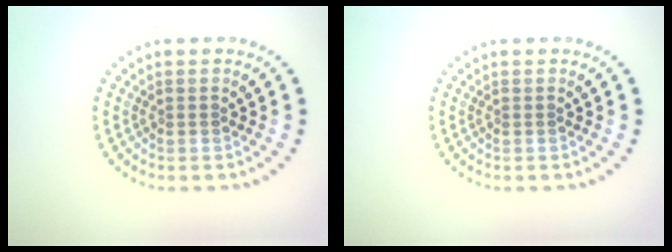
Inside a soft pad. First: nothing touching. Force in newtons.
{"total": 0.0}